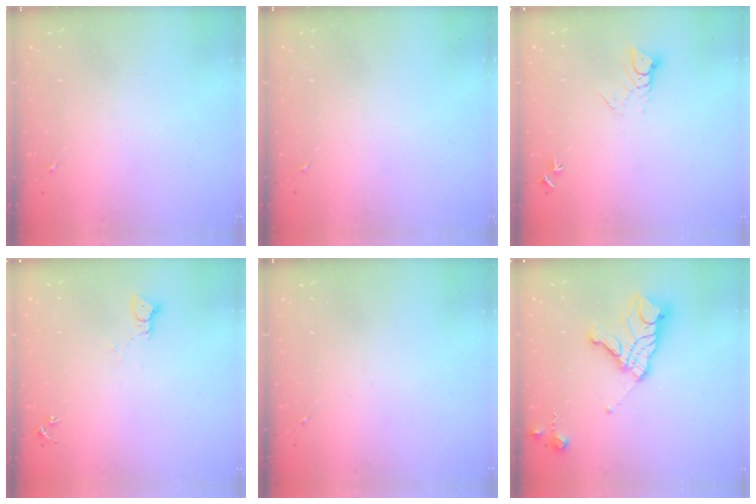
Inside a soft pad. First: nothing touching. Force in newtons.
{"total": 0.0}
{"total": 5.1, "press": 5.1, "slide": 0.3}
{"total": 2.2, "press": 2.2, "slide": 0.2}
{"total": 0.0}
{"total": 18.0, "press": 17.9, "slide": 1.7}